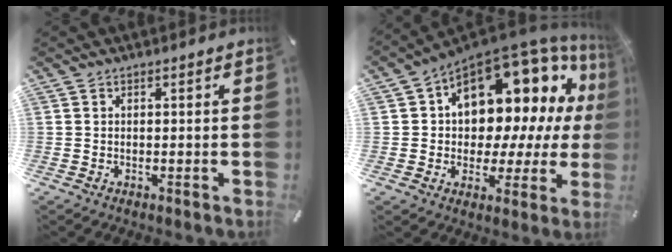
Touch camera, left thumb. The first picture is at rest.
{"total": 17.9, "force": [7.7, 11.1, 11.7], "torque": [-0.158, -0.076, 0.128]}